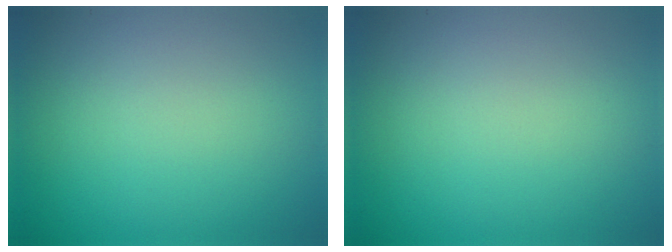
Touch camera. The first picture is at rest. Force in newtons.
{"total": 0.0}